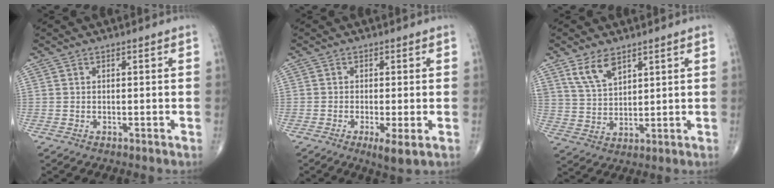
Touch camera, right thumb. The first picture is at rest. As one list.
[{"total": 4.2, "force": [-1.4, 0.8, 3.9], "torque": [-0.071, -0.013, -0.026]}, {"total": 6.7, "force": [4.3, 3.2, 3.9], "torque": [-0.066, -0.021, 0.092]}]